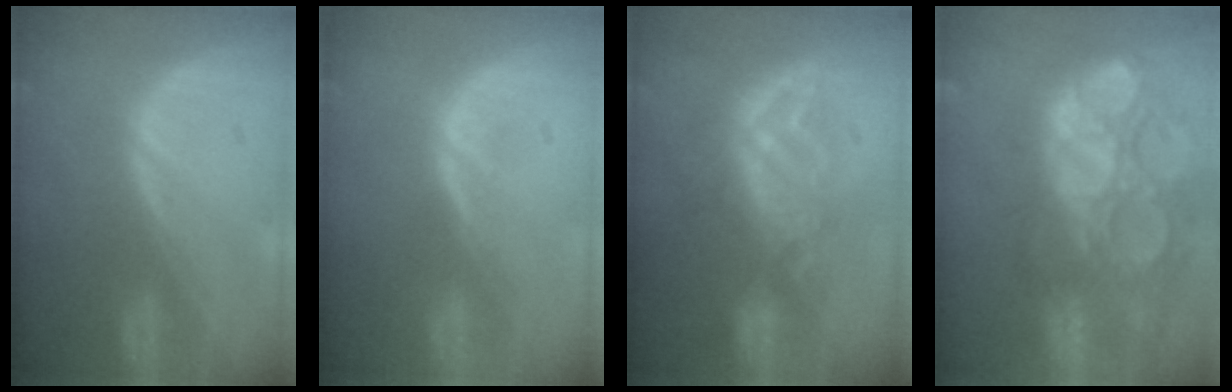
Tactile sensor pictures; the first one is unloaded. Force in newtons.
{"total": 1.5, "press": 1.2, "slide": 0.9}
{"total": 9.3, "press": 8.1, "slide": 4.5}
{"total": 15.3, "press": 12.6, "slide": 8.7}